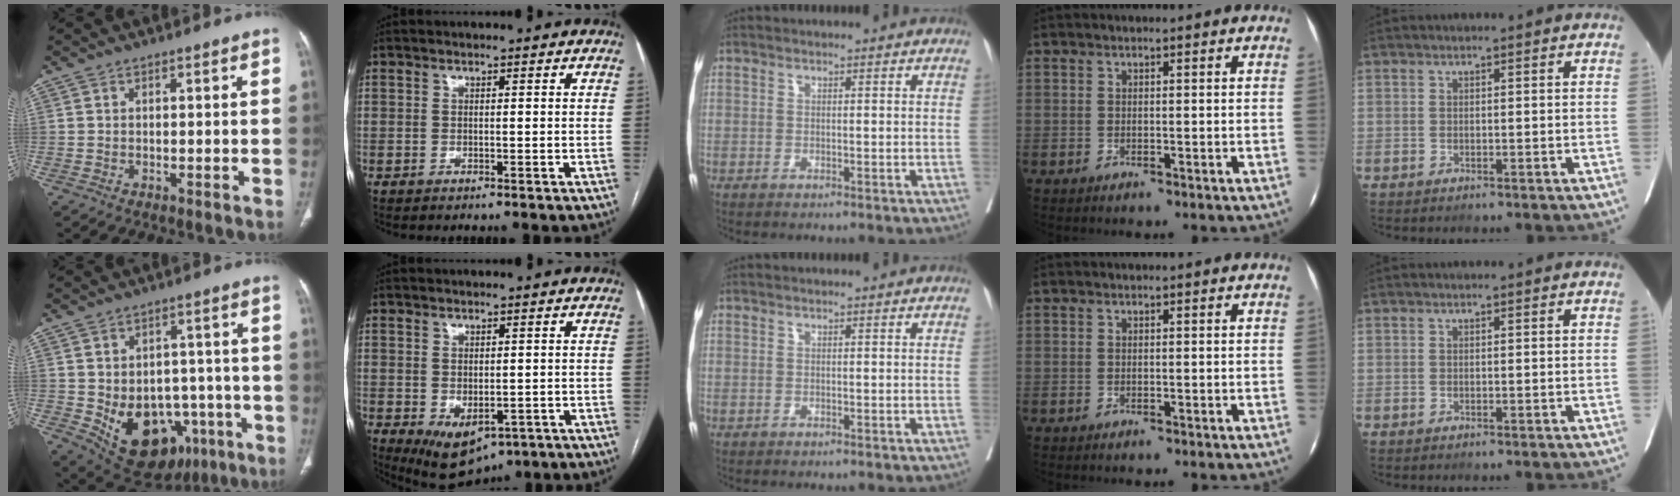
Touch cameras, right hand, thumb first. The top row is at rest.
{"thumb": {"total": 18.0, "force": [-6.4, 12.6, 11.1], "torque": [-0.142, 0.026, -0.067]}, "index": {"total": 7.5, "force": [-3.4, 4.3, 5.1], "torque": [-0.073, -0.014, -0.037]}}